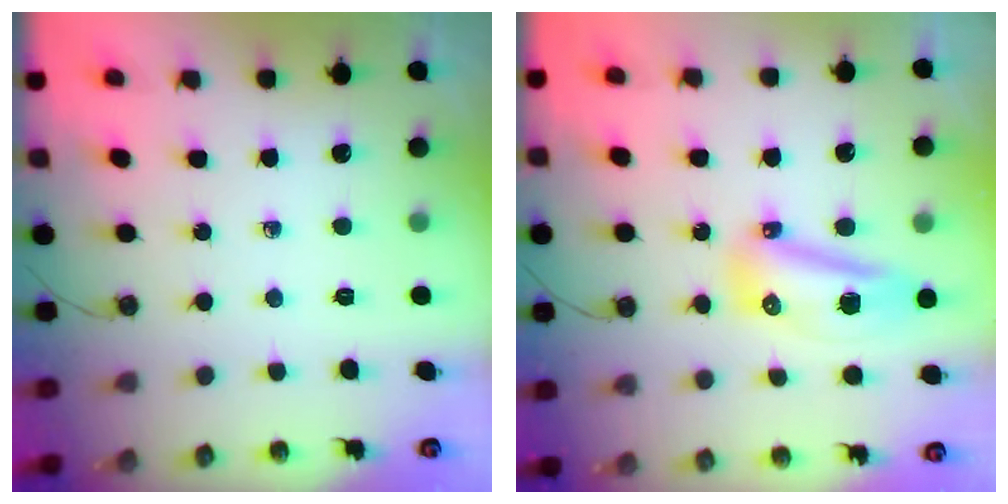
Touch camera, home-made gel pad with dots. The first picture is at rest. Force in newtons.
{"total": 11.2, "press": 10.9, "slide": 2.6}